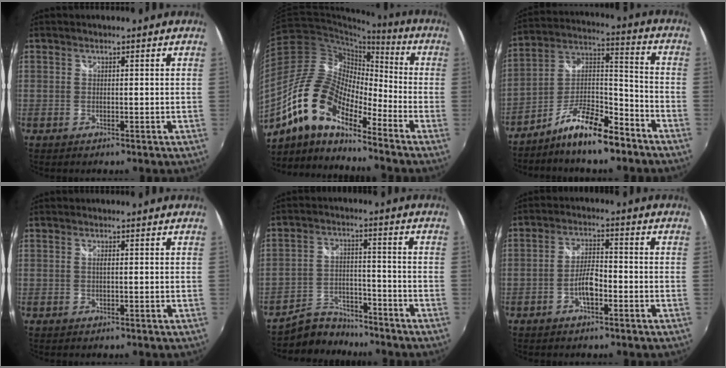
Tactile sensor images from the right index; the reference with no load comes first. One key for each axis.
{"total": 15.1, "fx": -10.2, "fy": 5.5, "fz": 9.7, "tx": -0.172, "ty": 0.006, "tz": -0.212}
{"total": 13.1, "fx": -9.3, "fy": 3.4, "fz": 8.6, "tx": -0.170, "ty": 0.018, "tz": -0.166}
{"total": 0.0}
{"total": 7.6, "fx": -6.9, "fy": 3.1, "fz": 0.4, "tx": -0.027, "ty": 0.019, "tz": -0.118}
{"total": 4.7, "fx": -2.4, "fy": 1.5, "fz": 3.8, "tx": -0.078, "ty": 0.011, "tz": -0.042}